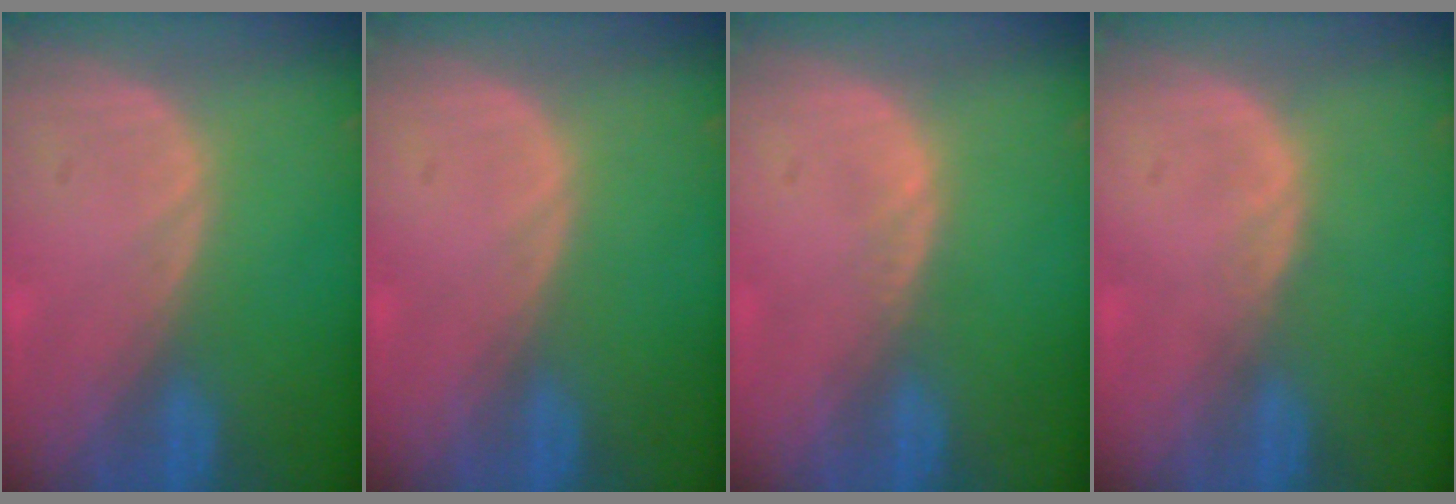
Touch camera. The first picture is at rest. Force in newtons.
{"total": 0.0}
{"total": 0.7, "press": 0.6, "slide": 0.3}
{"total": 0.7, "press": 0.6, "slide": 0.2}